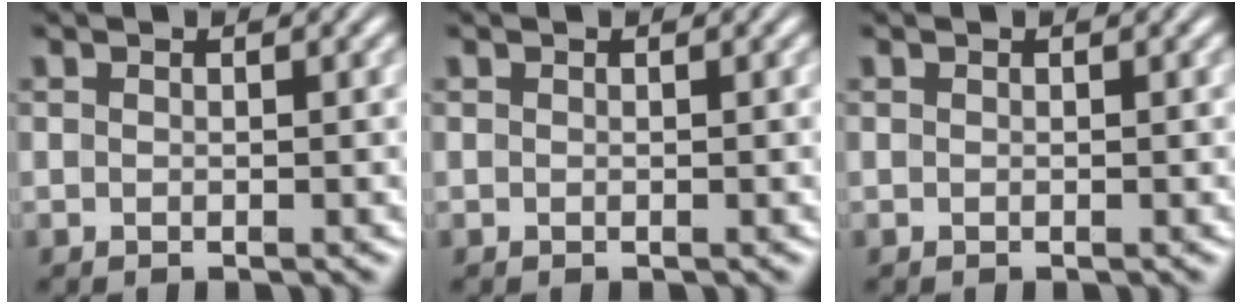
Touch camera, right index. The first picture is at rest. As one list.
[{"total": 0.0}, {"total": 0.0}]